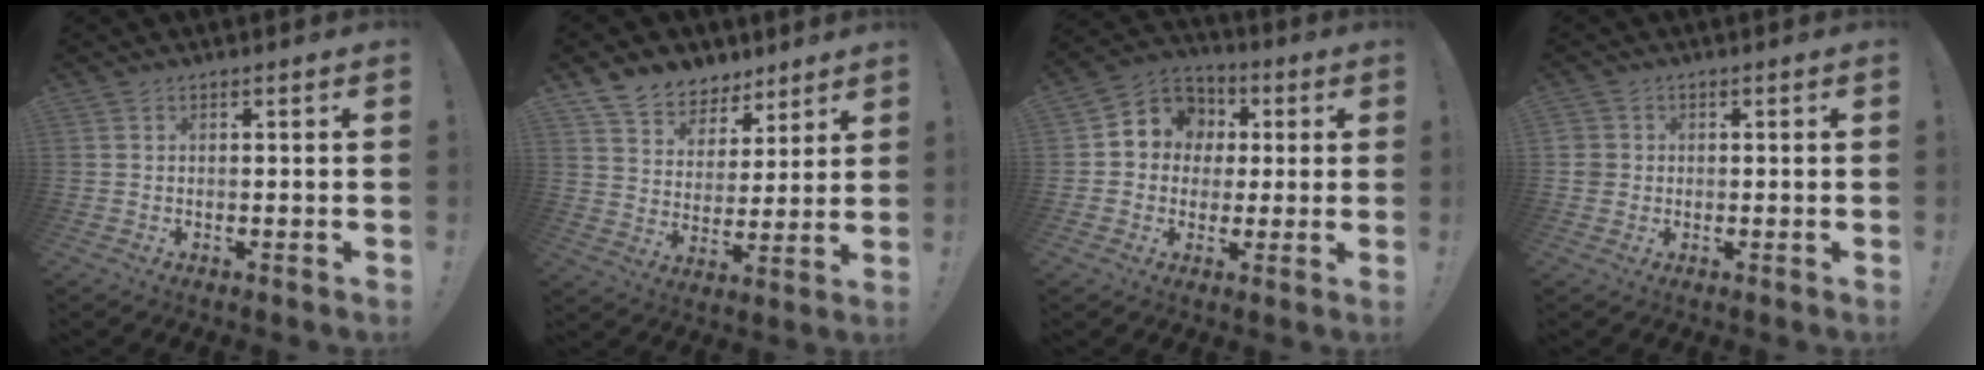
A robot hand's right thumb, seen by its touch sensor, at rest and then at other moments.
{"total": 9.1, "force": [6.8, 5.9, 1.0], "torque": [-0.028, -0.054, 0.136]}
{"total": 10.0, "force": [1.3, 9.3, 3.5], "torque": [-0.042, 0.002, 0.031]}
{"total": 3.2, "force": [-0.1, 3.0, 0.9], "torque": [-0.020, 0.003, -0.002]}